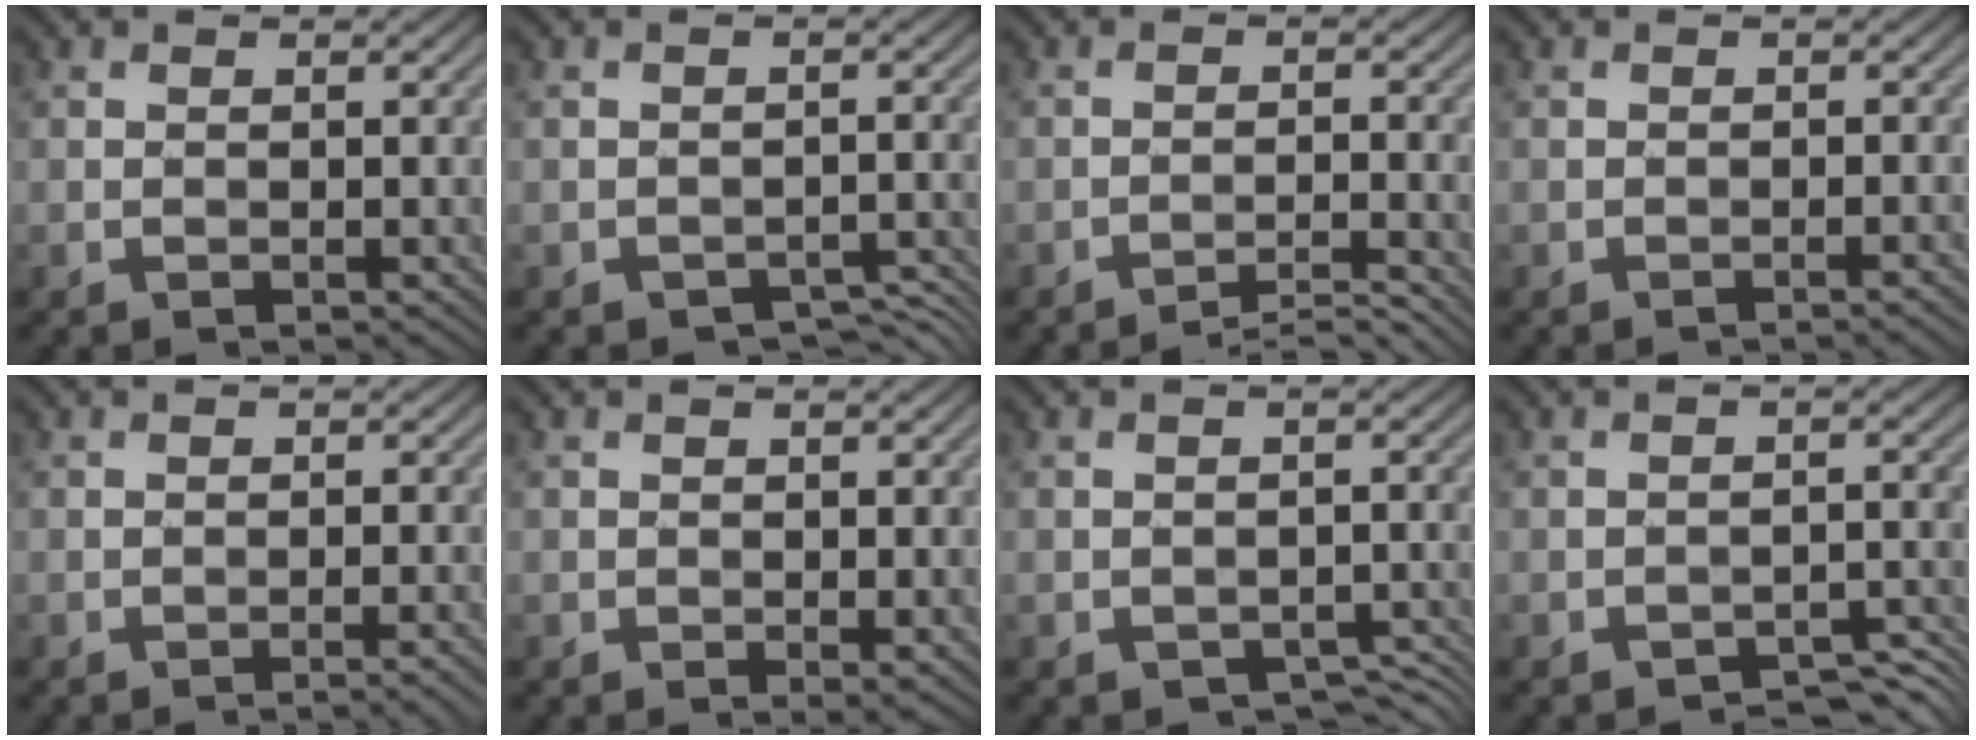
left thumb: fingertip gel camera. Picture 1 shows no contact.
{"total": 2.0, "force": [-1.9, 0.7, 0.5], "torque": [-0.015, -0.002, -0.024]}
{"total": 3.2, "force": [-3.0, -0.5, 0.9], "torque": [-0.008, 0.012, -0.063]}
{"total": 0.9, "force": [-0.7, -0.6, -0.3], "torque": [0.003, 0.003, -0.015]}
{"total": 1.1, "force": [-0.9, -0.5, 0.5], "torque": [-0.010, 0.004, -0.020]}
{"total": 0.7, "force": [0.1, 0.3, 0.7], "torque": [-0.011, -0.002, 0.002]}
{"total": 2.0, "force": [-1.7, 0.8, 0.7], "torque": [-0.016, -0.006, -0.021]}
{"total": 2.8, "force": [-2.7, 0.4, 0.5], "torque": [-0.005, 0.007, -0.038]}